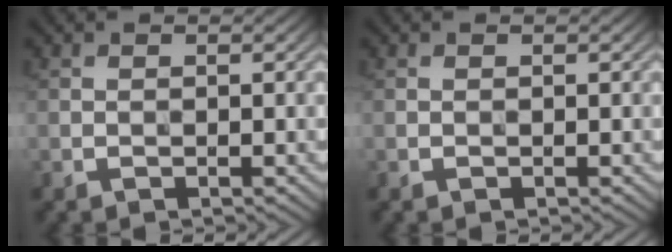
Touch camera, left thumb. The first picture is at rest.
{"total": 0.0}